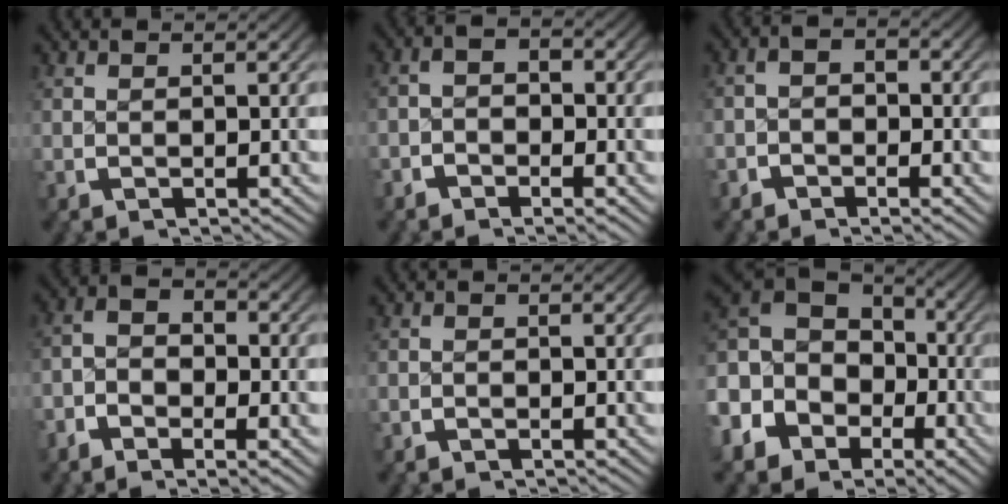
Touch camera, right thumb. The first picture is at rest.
{"total": 2.6, "force": [-1.5, 1.5, 1.5], "torque": [-0.015, -0.001, -0.031]}
{"total": 2.3, "force": [-1.3, 1.3, 1.3], "torque": [-0.013, 0.001, -0.028]}
{"total": 4.3, "force": [-1.6, 2.7, 3.0], "torque": [-0.049, -0.004, -0.036]}
{"total": 0.7, "force": [-0.7, 0.1, -0.1], "torque": [0.005, 0.002, -0.015]}
{"total": 11.8, "force": [1.0, 9.4, 7.0], "torque": [-0.161, -0.010, 0.020]}